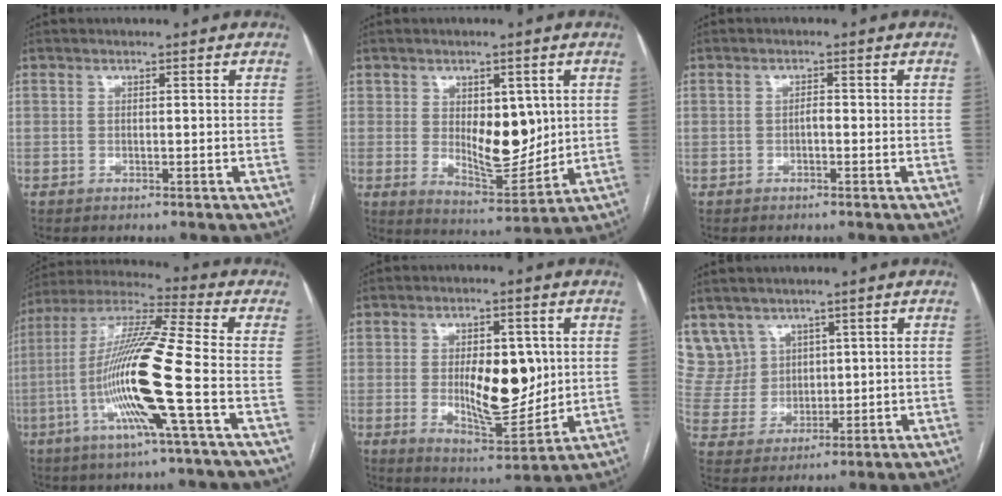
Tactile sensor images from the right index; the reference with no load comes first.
{"total": 10.0, "force": [1.6, 4.8, 8.7], "torque": [-0.136, -0.006, 0.039]}
{"total": 1.1, "force": [-0.3, 0.4, 1.0], "torque": [-0.015, 0.004, -0.005]}
{"total": 16.7, "force": [-4.6, -0.8, 16.0], "torque": [-0.319, -0.008, -0.100]}
{"total": 11.9, "force": [0.9, 4.8, 10.8], "torque": [-0.170, -0.005, 0.025]}
{"total": 8.5, "force": [5.6, 6.4, 0.2], "torque": [-0.012, 0.025, 0.129]}